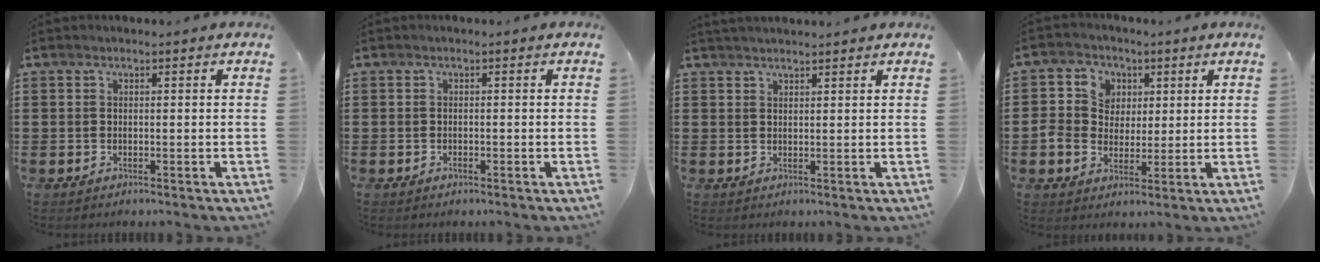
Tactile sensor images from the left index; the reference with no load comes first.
{"total": 0.5, "force": [-0.4, 0.2, 0.3], "torque": [-0.009, -0.002, -0.008]}
{"total": 1.5, "force": [1.4, 0.1, 0.3], "torque": [-0.008, 0.002, 0.028]}
{"total": 5.8, "force": [1.0, 5.4, 1.6], "torque": [-0.048, 0.015, 0.015]}